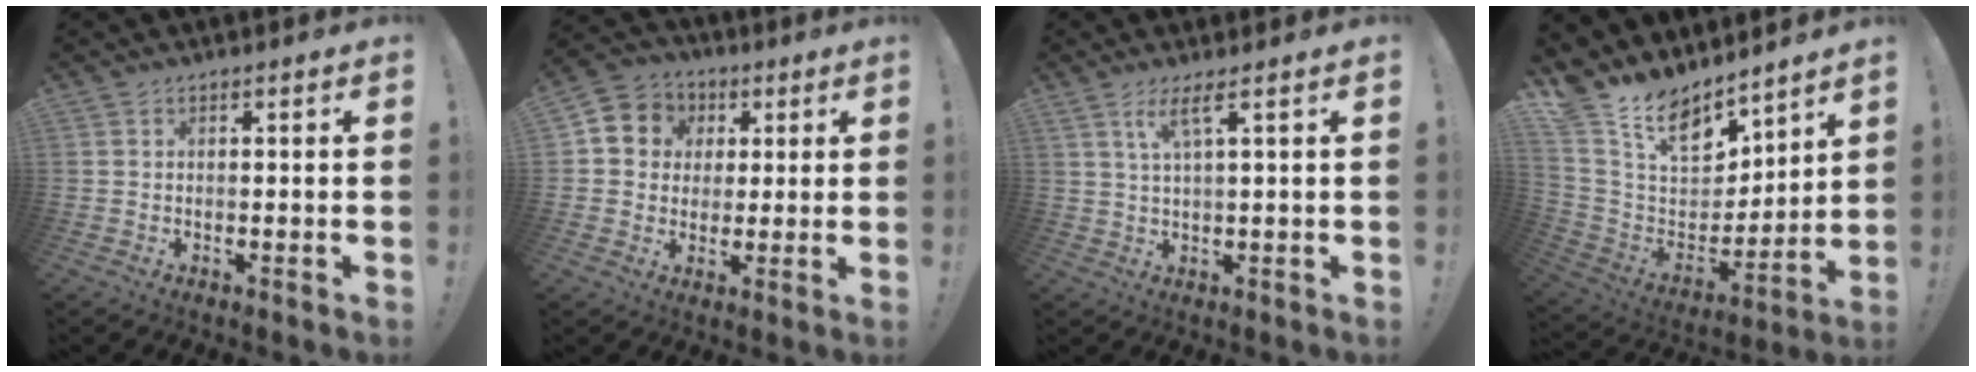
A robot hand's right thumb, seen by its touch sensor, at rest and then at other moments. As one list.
[{"total": 8.2, "force": [1.2, 7.8, 2.2], "torque": [-0.033, 0.006, 0.028]}, {"total": 5.0, "force": [2.7, 0.3, 4.2], "torque": [-0.086, -0.002, 0.045]}, {"total": 14.8, "force": [11.0, 7.4, 6.7], "torque": [-0.134, -0.081, 0.206]}]